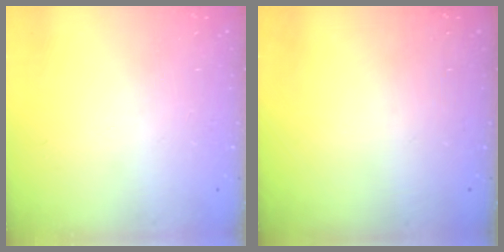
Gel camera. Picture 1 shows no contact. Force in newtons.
{"total": 0.0}